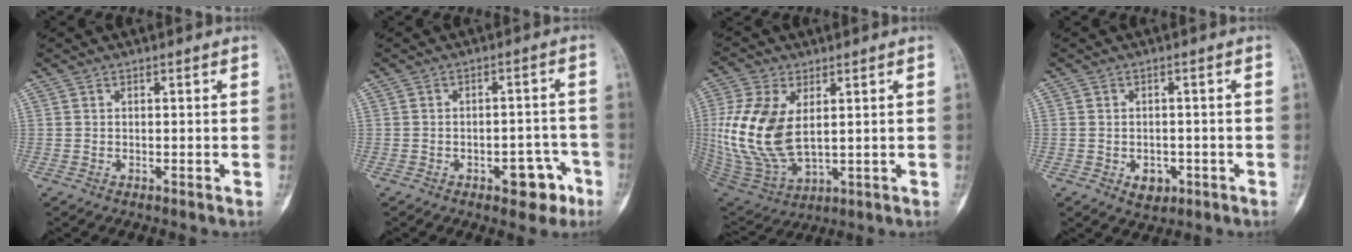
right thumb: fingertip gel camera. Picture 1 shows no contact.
{"total": 7.0, "force": [-3.6, 3.7, 4.8], "torque": [-0.033, 0.036, -0.041]}
{"total": 16.4, "force": [2.4, 9.4, 13.2], "torque": [-0.281, -0.016, 0.060]}
{"total": 3.6, "force": [-1.3, 2.7, 1.9], "torque": [-0.010, 0.005, -0.011]}